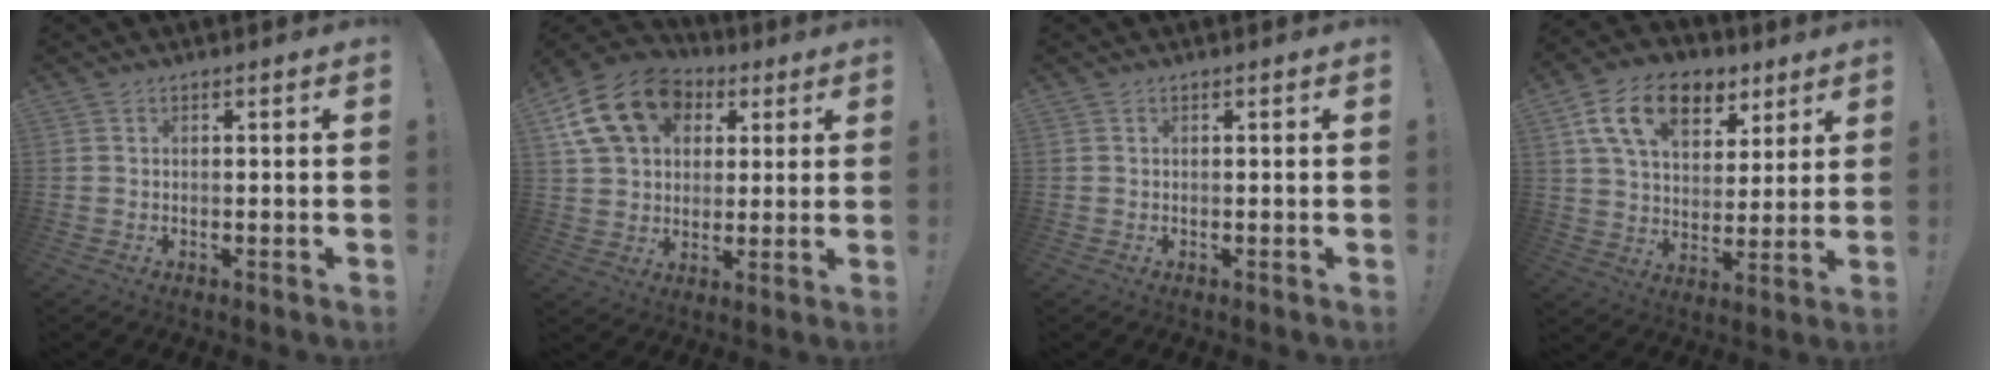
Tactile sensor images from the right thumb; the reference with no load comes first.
{"total": 18.5, "force": [7.0, 14.1, 9.8], "torque": [-0.149, -0.016, 0.139]}
{"total": 0.0}
{"total": 17.3, "force": [9.0, 10.8, 10.2], "torque": [-0.169, -0.034, 0.164]}